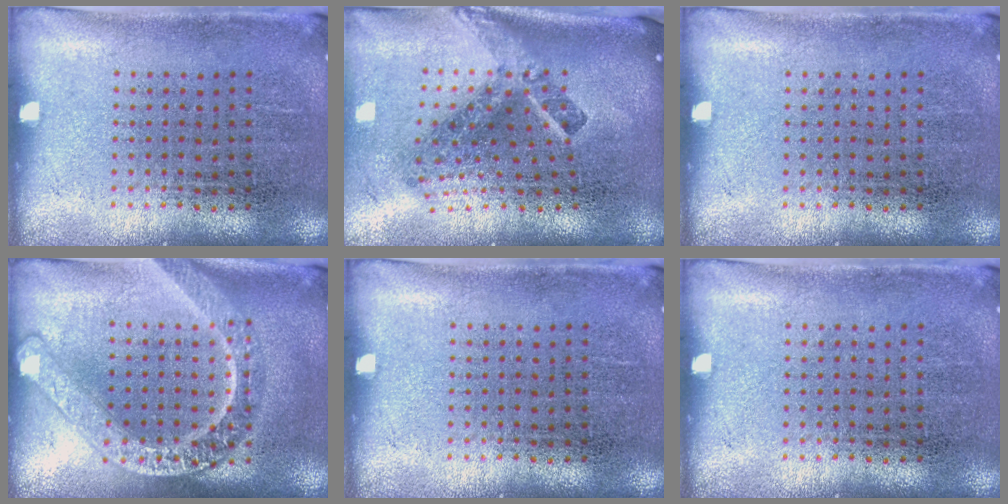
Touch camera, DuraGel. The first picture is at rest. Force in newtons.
{"total": 2.8, "press": 1.7, "slide": 2.2}
{"total": 0.0}
{"total": 2.9, "press": 2.9, "slide": 0.4}
{"total": 0.0}
{"total": 0.0}